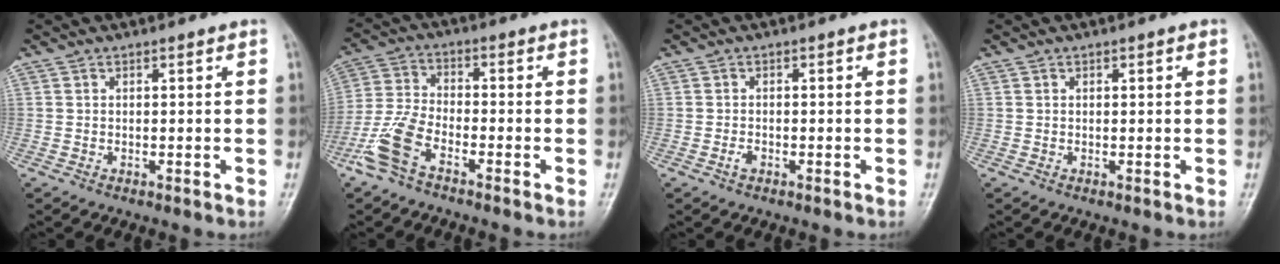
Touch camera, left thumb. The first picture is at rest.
{"total": 8.0, "force": [-5.0, 3.6, 5.2], "torque": [-0.123, 0.019, -0.111]}
{"total": 1.3, "force": [-0.8, 0.7, 0.7], "torque": [-0.012, 0.006, -0.017]}
{"total": 0.7, "force": [0.1, 0.3, 0.6], "torque": [-0.005, 0.005, 0.004]}